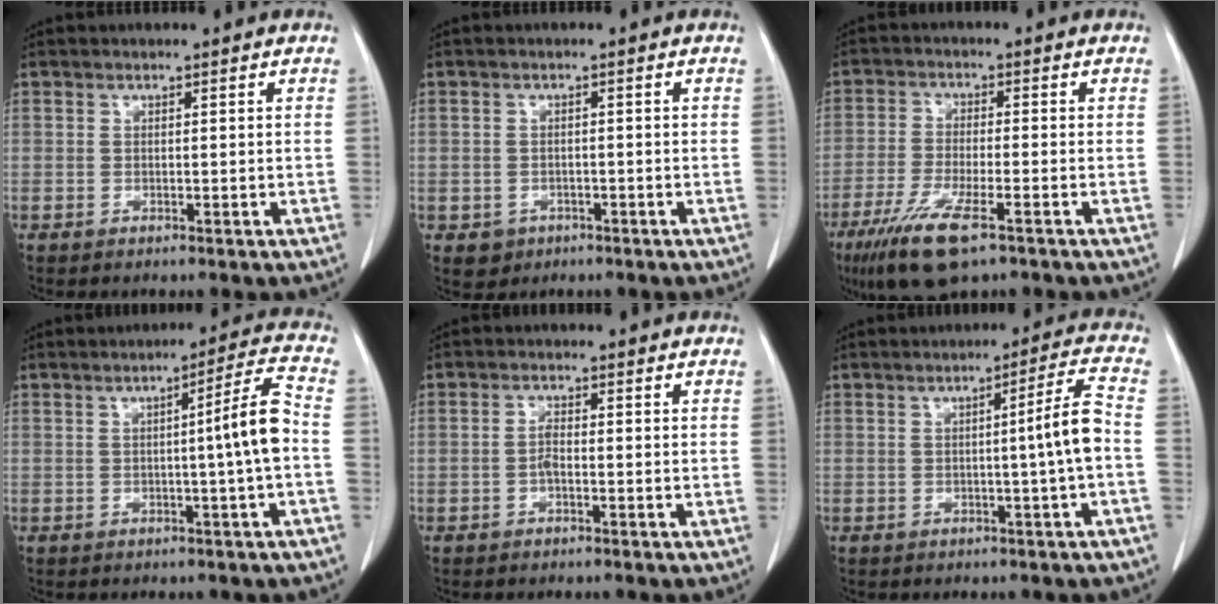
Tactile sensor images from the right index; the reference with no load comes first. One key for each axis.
{"total": 2.9, "fx": -1.2, "fy": 2.6, "fz": 0.4, "tx": 0.001, "ty": 0.009, "tz": -0.012}
{"total": 9.9, "fx": -5.9, "fy": 1.8, "fz": 7.7, "tx": -0.151, "ty": -0.025, "tz": -0.104}
{"total": 6.7, "fx": -0.8, "fy": -1.1, "fz": 6.5, "tx": -0.092, "ty": 0.009, "tz": -0.013}
{"total": 1.6, "fx": -0.6, "fy": 0.5, "fz": 1.4, "tx": -0.026, "ty": 0.003, "tz": -0.013}
{"total": 5.5, "fx": -0.9, "fy": -1.2, "fz": 5.3, "tx": -0.074, "ty": 0.007, "tz": -0.015}